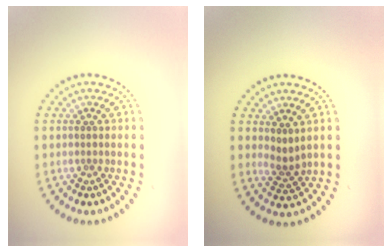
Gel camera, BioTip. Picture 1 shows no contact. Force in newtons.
{"total": 1.8, "press": 1.2, "slide": 1.4}